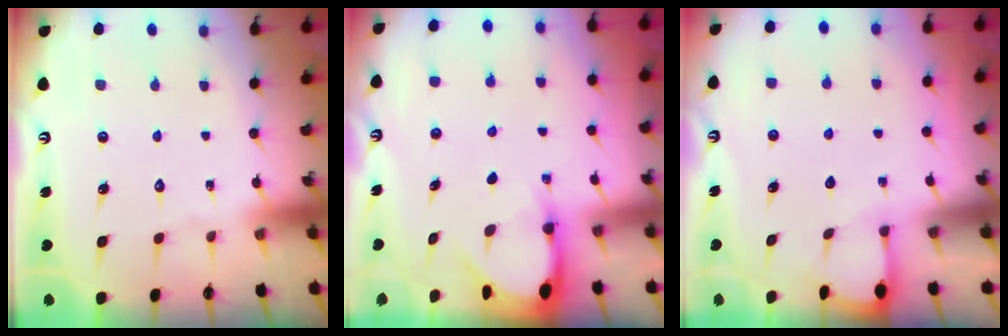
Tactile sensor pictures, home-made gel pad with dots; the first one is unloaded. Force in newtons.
{"total": 3.1, "press": 3.1, "slide": 0.2}
{"total": 1.3, "press": 1.3, "slide": 0.2}